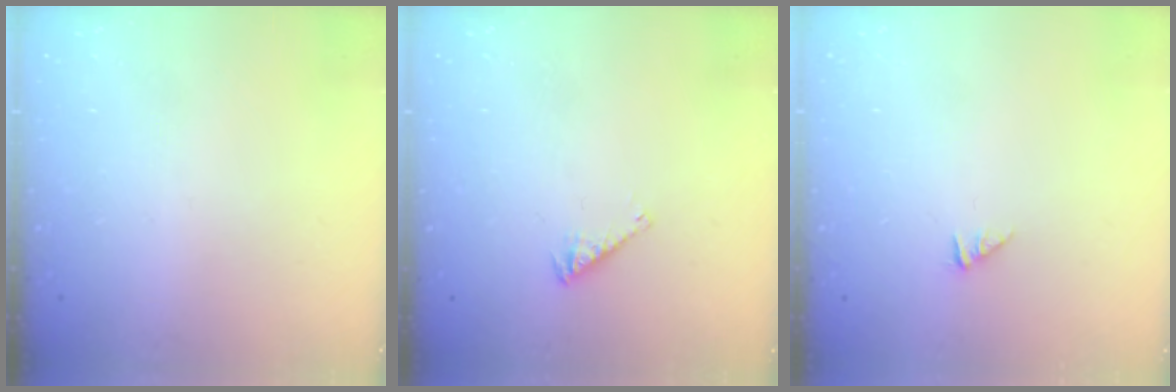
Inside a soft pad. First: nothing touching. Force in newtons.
{"total": 2.5, "press": 2.5, "slide": 0.4}
{"total": 0.0}